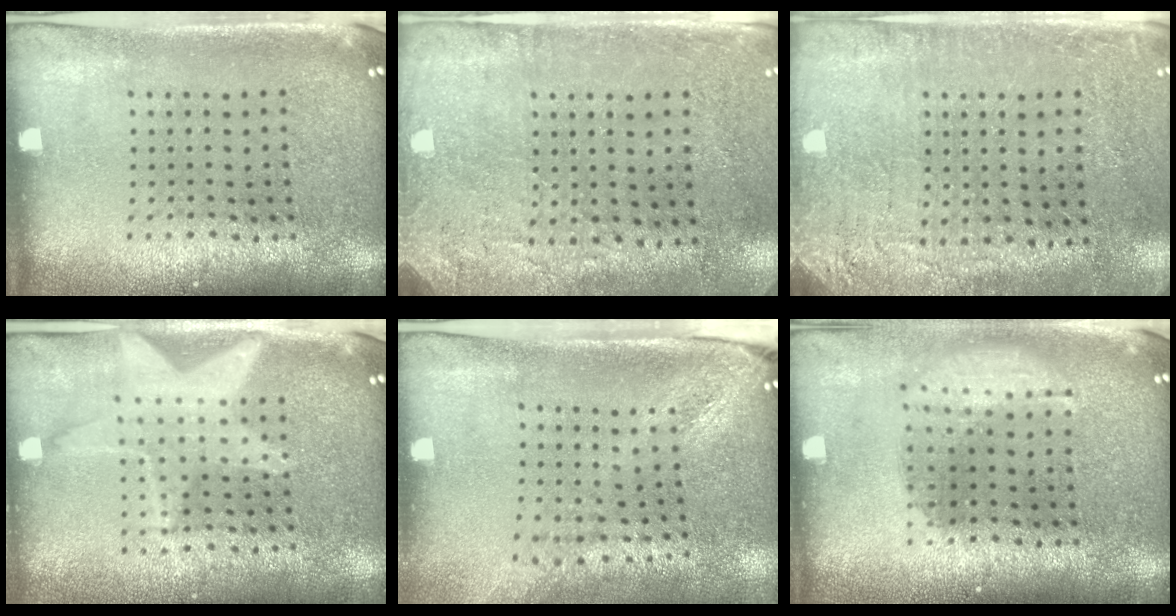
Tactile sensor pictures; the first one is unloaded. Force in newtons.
{"total": 2.8, "press": 2.3, "slide": 1.6}
{"total": 2.8, "press": 2.6, "slide": 1.1}
{"total": 1.2, "press": 1.2, "slide": 0.2}
{"total": 2.1, "press": 1.7, "slide": 1.3}
{"total": 1.6, "press": 1.2, "slide": 1.0}